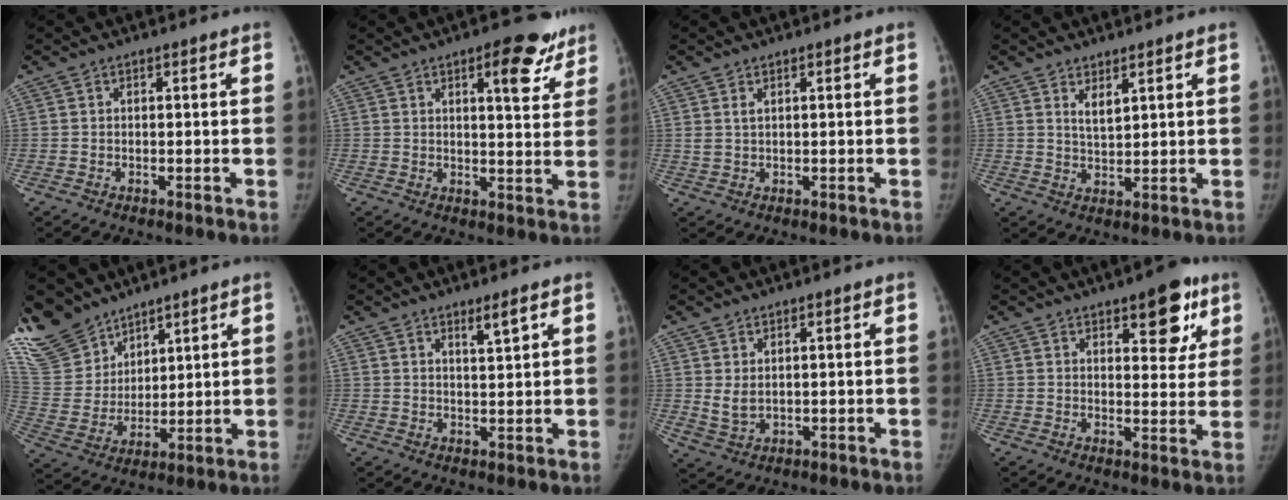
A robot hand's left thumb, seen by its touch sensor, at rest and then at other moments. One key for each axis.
{"total": 9.5, "fx": 5.5, "fy": 3.4, "fz": 7.0, "tx": -0.062, "ty": -0.025, "tz": 0.069}
{"total": 1.1, "fx": 0.7, "fy": 0.4, "fz": 0.7, "tx": -0.017, "ty": -0.001, "tz": 0.021}
{"total": 3.1, "fx": 2.0, "fy": 1.0, "fz": 2.1, "tx": -0.032, "ty": -0.021, "tz": 0.041}
{"total": 16.2, "fx": 12.9, "fy": 8.7, "fz": 4.4, "tx": -0.076, "ty": -0.048, "tz": 0.269}
{"total": 2.6, "fx": 1.8, "fy": 0.0, "fz": 1.8, "tx": -0.030, "ty": -0.019, "tz": 0.034}
{"total": 3.1, "fx": 0.9, "fy": 2.1, "fz": 2.2, "tx": -0.041, "ty": -0.011, "tz": 0.029}
{"total": 10.3, "fx": 5.6, "fy": 4.4, "fz": 7.4, "tx": -0.059, "ty": -0.023, "tz": 0.071}